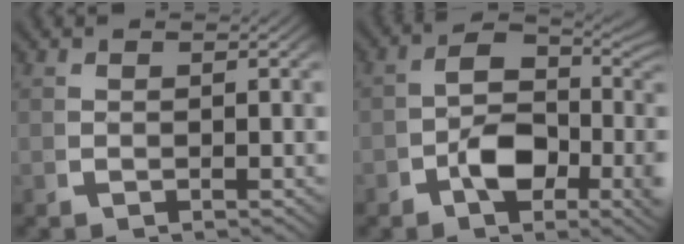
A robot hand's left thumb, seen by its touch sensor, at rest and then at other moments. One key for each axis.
{"total": 6.4, "fx": -0.8, "fy": 4.2, "fz": 4.8, "tx": -0.077, "ty": -0.019, "tz": -0.017}